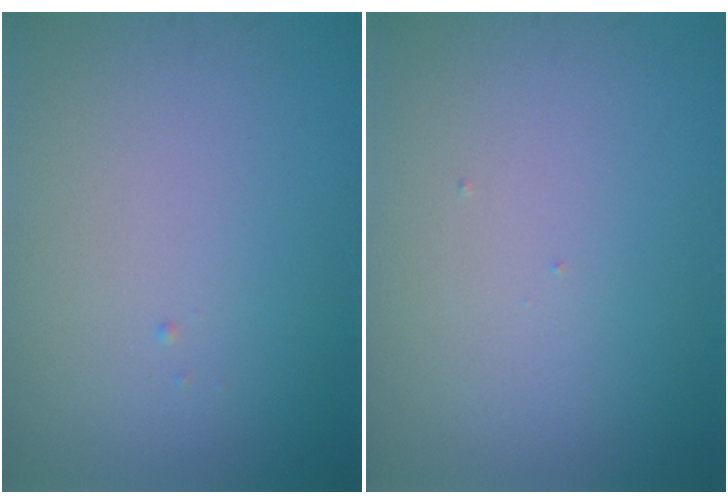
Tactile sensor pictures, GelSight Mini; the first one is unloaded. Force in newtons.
{"total": 0.0}